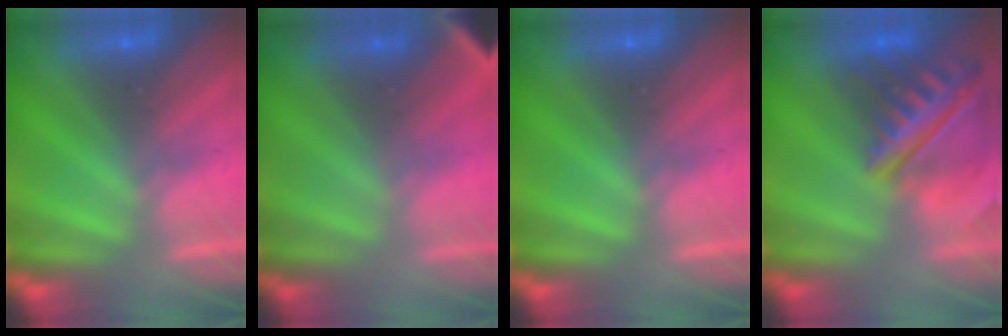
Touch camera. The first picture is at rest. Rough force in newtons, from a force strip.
{"total": 2.8}
{"total": 0.0}
{"total": 6.2}